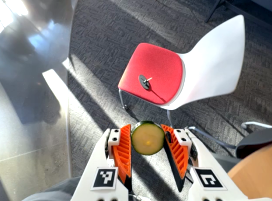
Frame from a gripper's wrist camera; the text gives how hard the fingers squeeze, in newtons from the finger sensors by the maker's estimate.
{"total": 7.8, "left": 8.1, "right": 7.5}